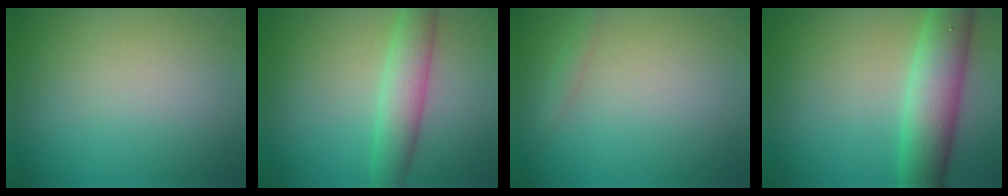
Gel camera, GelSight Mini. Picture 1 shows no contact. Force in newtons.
{"total": 4.2, "press": 4.2, "slide": 0.4}
{"total": 1.0, "press": 1.0, "slide": 0.0}
{"total": 6.6, "press": 6.5, "slide": 0.2}